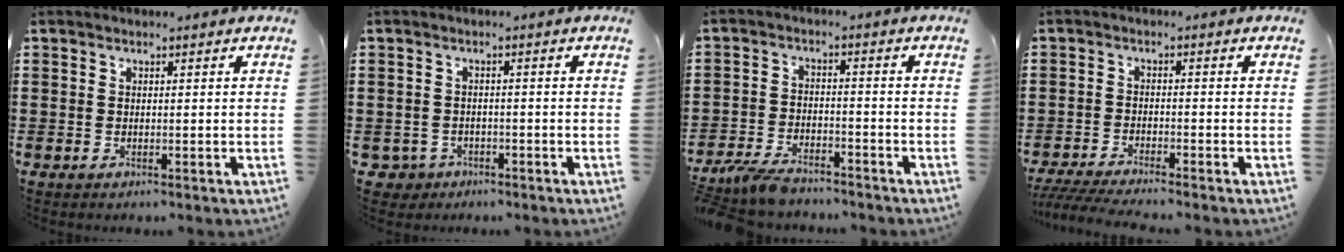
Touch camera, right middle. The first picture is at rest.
{"total": 1.9, "force": [-1.5, 1.1, 0.1], "torque": [-0.011, -0.002, -0.034]}
{"total": 4.9, "force": [-4.5, 1.1, 1.5], "torque": [-0.048, -0.001, -0.094]}
{"total": 3.7, "force": [-3.4, -0.1, 1.4], "torque": [-0.039, -0.015, -0.071]}